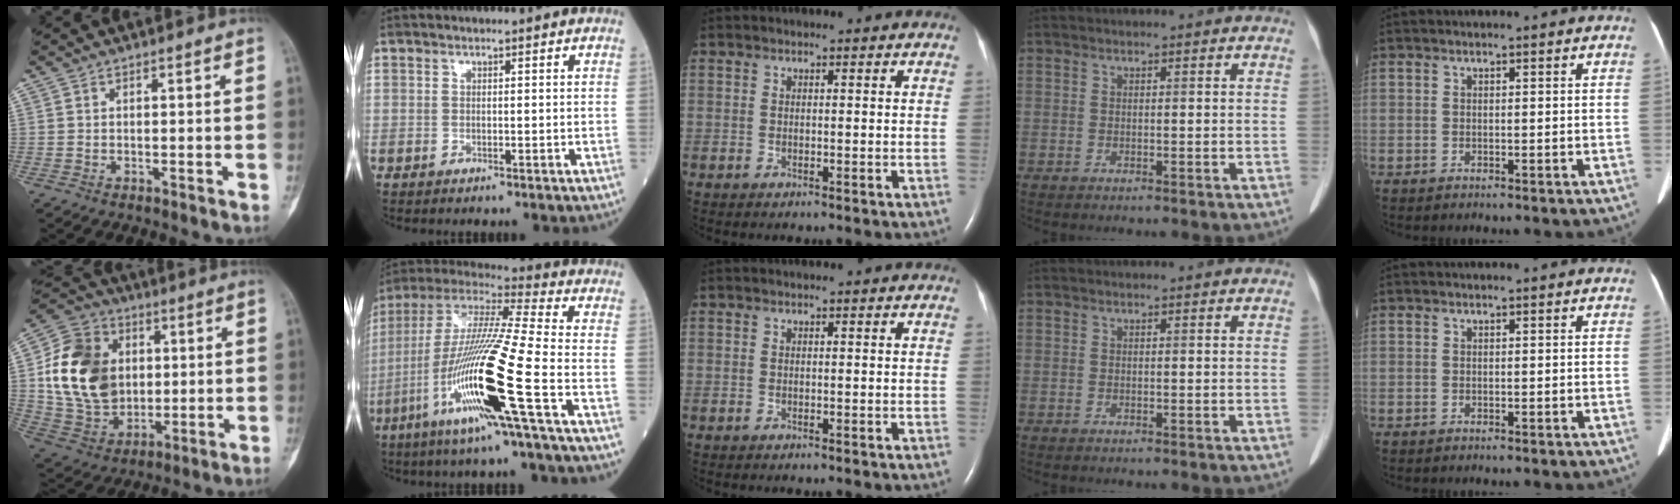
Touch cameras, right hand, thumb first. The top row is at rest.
{"thumb": {"total": 19.9, "force": [2.8, 15.4, 12.3], "torque": [-0.202, 0.004, 0.059]}, "index": {"total": 20.0, "force": [-7.1, -0.7, 18.7], "torque": [-0.399, -0.030, -0.150]}}